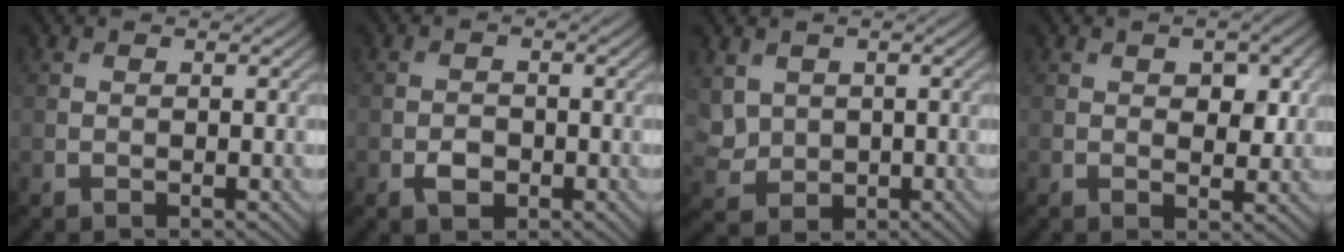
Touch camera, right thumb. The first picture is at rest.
{"total": 2.2, "force": [-1.0, 1.5, 1.3], "torque": [-0.023, -0.002, -0.020]}
{"total": 4.4, "force": [1.2, 3.6, 2.2], "torque": [-0.065, -0.007, 0.024]}
{"total": 3.8, "force": [1.1, 2.2, 2.9], "torque": [-0.046, -0.005, 0.019]}